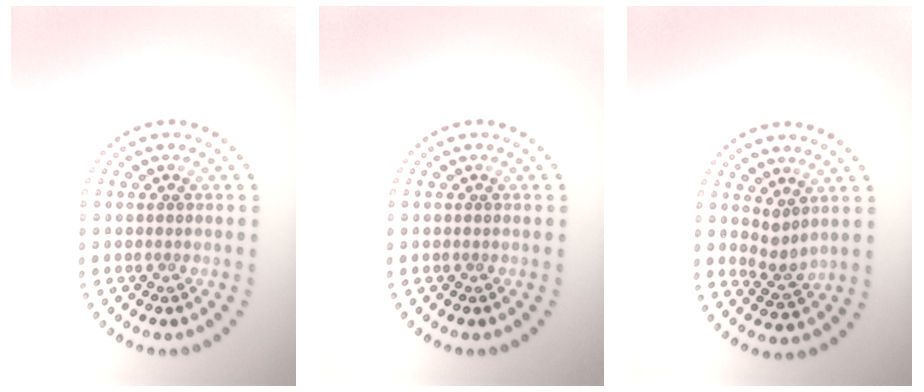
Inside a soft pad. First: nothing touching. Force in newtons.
{"total": 0.0}
{"total": 1.8, "press": 1.4, "slide": 1.2}